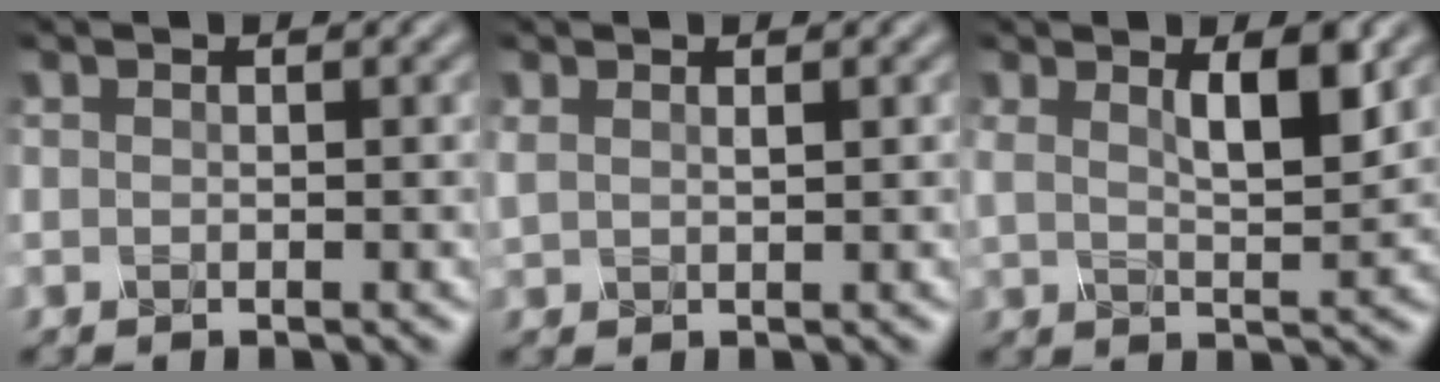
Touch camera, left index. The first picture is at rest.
{"total": 1.2, "force": [0.8, 0.4, 0.8], "torque": [-0.021, -0.001, 0.019]}
{"total": 4.2, "force": [2.0, 1.2, 3.6], "torque": [-0.063, -0.004, 0.034]}